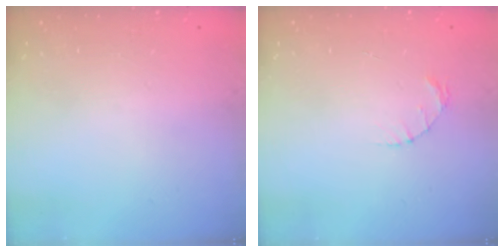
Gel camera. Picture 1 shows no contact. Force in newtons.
{"total": 1.4, "press": 1.4, "slide": 0.2}